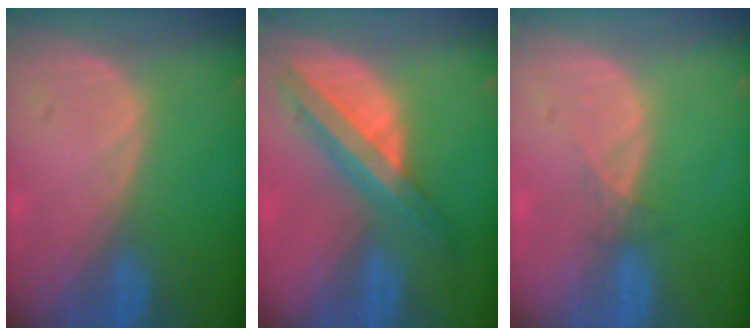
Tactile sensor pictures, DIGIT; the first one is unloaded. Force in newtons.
{"total": 8.1, "press": 6.9, "slide": 4.3}
{"total": 1.1, "press": 1.1, "slide": 0.2}